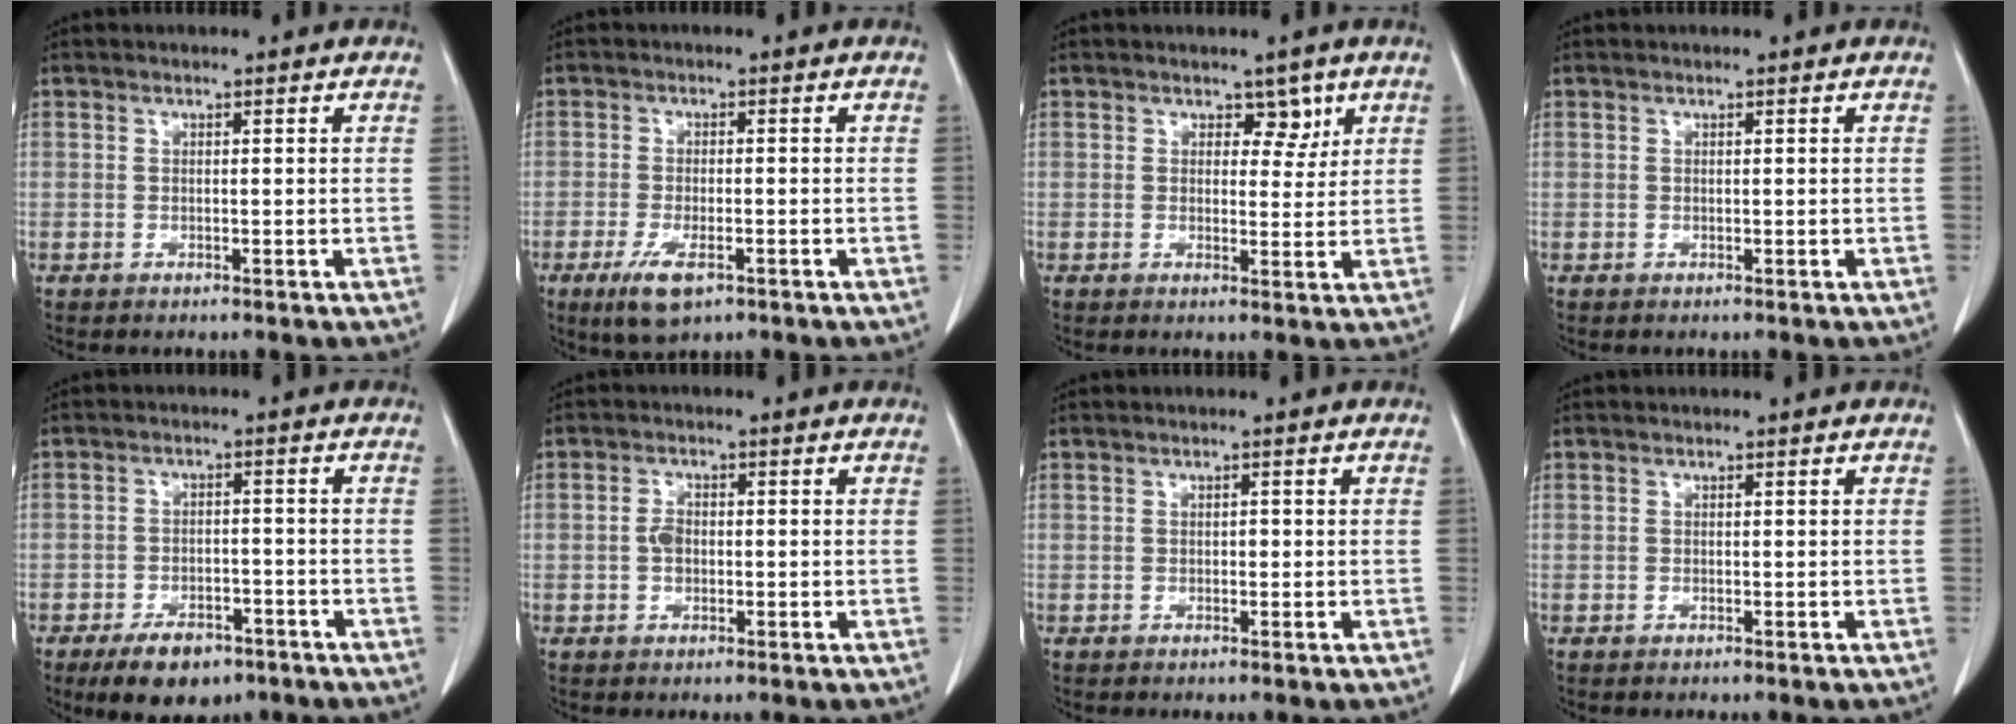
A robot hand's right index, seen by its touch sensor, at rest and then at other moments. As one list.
[{"total": 5.7, "force": [-3.0, 1.9, 4.5], "torque": [-0.095, -0.014, -0.047]}, {"total": 3.0, "force": [1.7, 1.9, 1.6], "torque": [-0.010, 0.001, 0.023]}, {"total": 0.0}, {"total": 7.9, "force": [-5.4, 3.8, 4.3], "torque": [-0.072, -0.002, -0.084]}, {"total": 2.2, "force": [-0.2, 1.4, 1.6], "torque": [-0.028, 0.007, -0.004]}, {"total": 0.5, "force": [-0.1, 0.3, 0.4], "torque": [-0.004, 0.002, -0.002]}, {"total": 0.0}]